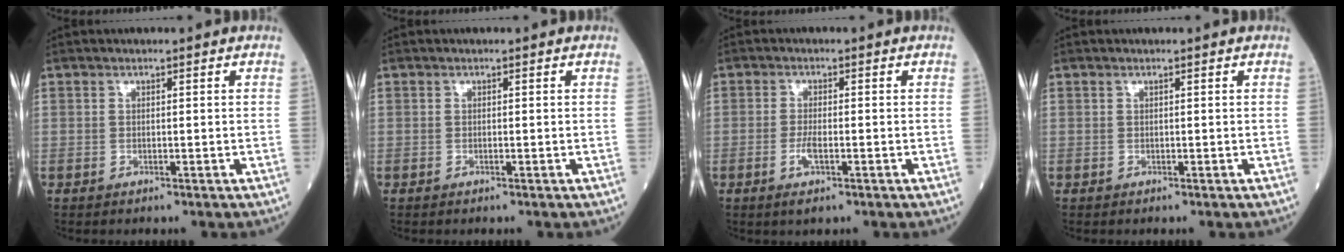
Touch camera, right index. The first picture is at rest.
{"total": 0.0}
{"total": 2.8, "force": [-1.1, 0.5, 2.6], "torque": [-0.056, -0.004, -0.020]}
{"total": 0.0}